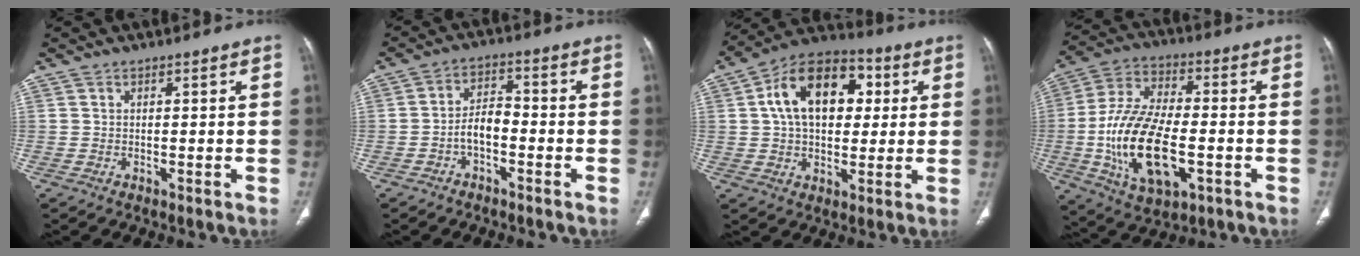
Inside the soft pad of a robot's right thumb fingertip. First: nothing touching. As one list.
[{"total": 4.9, "force": [-2.1, 2.5, 3.7], "torque": [-0.060, 0.030, -0.042]}, {"total": 17.5, "force": [3.9, 11.2, 12.8], "torque": [-0.174, 0.012, 0.057]}, {"total": 19.3, "force": [-4.1, 9.6, 16.2], "torque": [-0.311, 0.011, -0.065]}]